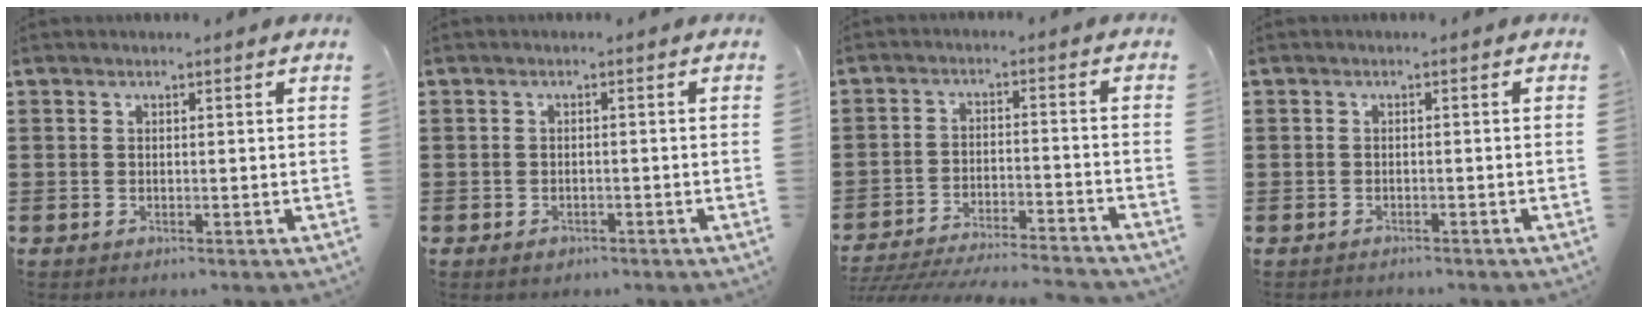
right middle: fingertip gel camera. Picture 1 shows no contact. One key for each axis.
{"total": 0.9, "fx": -0.7, "fy": 0.4, "fz": 0.3, "tx": -0.008, "ty": -0.003, "tz": -0.015}
{"total": 5.3, "fx": -5.1, "fy": 0.1, "fz": 1.3, "tx": -0.035, "ty": -0.008, "tz": -0.105}
{"total": 0.8, "fx": -0.8, "fy": 0.2, "fz": -0.1, "tx": 0.001, "ty": 0.002, "tz": -0.018}